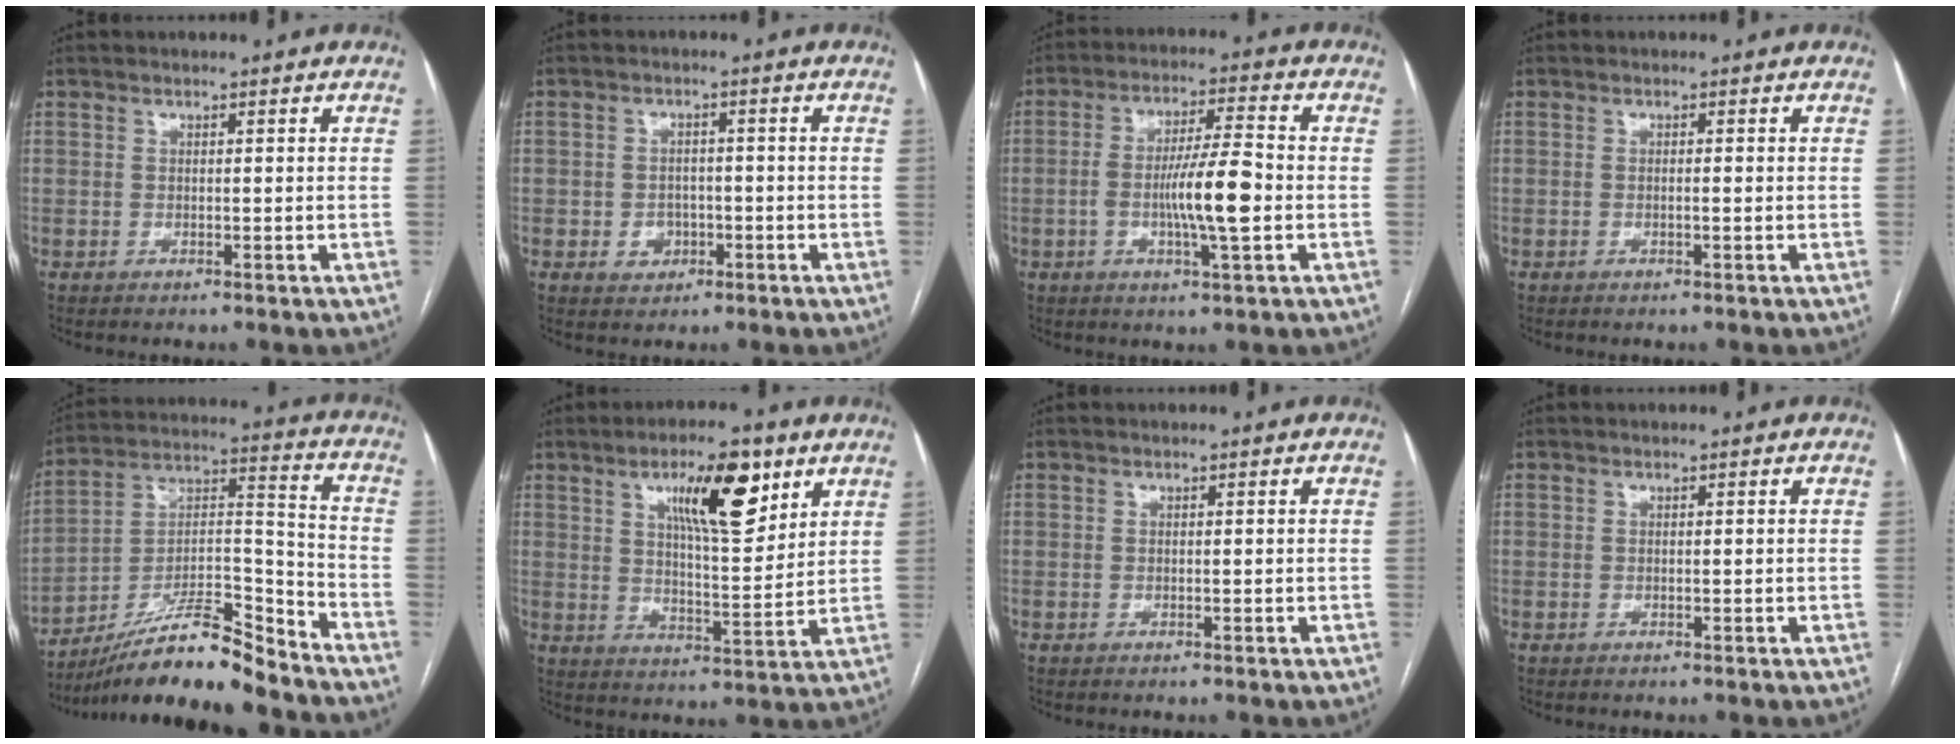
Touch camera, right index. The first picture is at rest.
{"total": 3.4, "force": [-1.2, 2.9, 1.4], "torque": [-0.016, 0.008, -0.011]}
{"total": 9.5, "force": [-1.7, 0.8, 9.3], "torque": [-0.166, 0.003, -0.032]}
{"total": 0.5, "force": [-0.2, 0.0, 0.5], "torque": [-0.007, 0.001, -0.003]}
{"total": 15.9, "force": [-13.7, 1.0, 7.9], "torque": [-0.134, 0.027, -0.237]}
{"total": 12.0, "force": [6.2, 2.9, 9.8], "torque": [-0.159, 0.002, 0.101]}
{"total": 0.0}
{"total": 0.0}